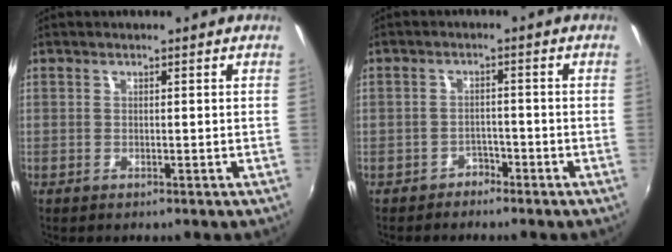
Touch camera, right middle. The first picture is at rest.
{"total": 2.5, "force": [-2.0, 1.5, -0.2], "torque": [0.001, 0.012, -0.031]}